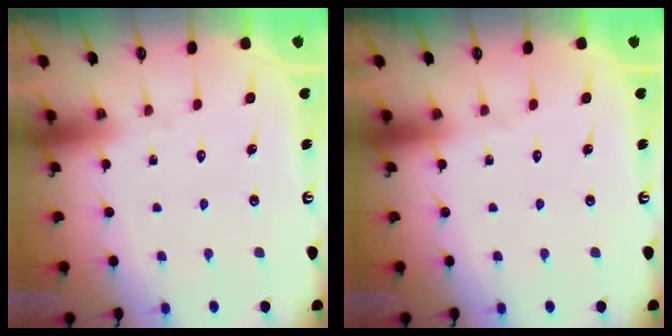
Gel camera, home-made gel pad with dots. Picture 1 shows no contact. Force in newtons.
{"total": 0.0}